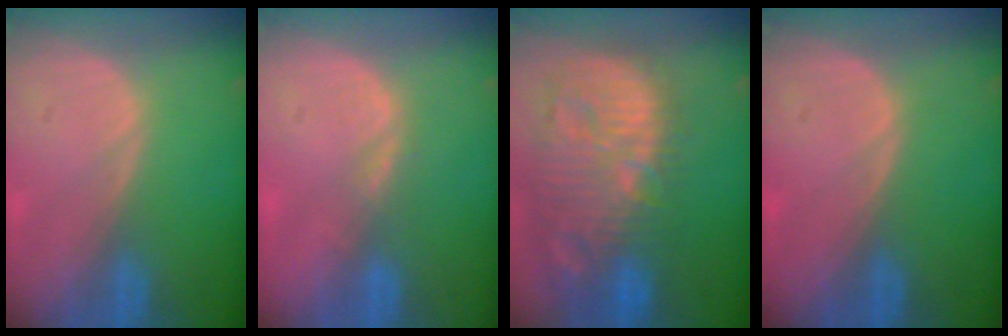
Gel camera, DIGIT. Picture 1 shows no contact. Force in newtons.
{"total": 2.3, "press": 1.8, "slide": 1.5}
{"total": 14.5, "press": 12.5, "slide": 7.2}
{"total": 0.0}